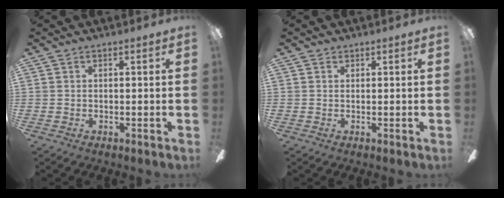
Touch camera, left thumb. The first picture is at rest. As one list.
[{"total": 0.6, "force": [0.4, 0.3, 0.0], "torque": [-0.001, 0.001, 0.008]}]